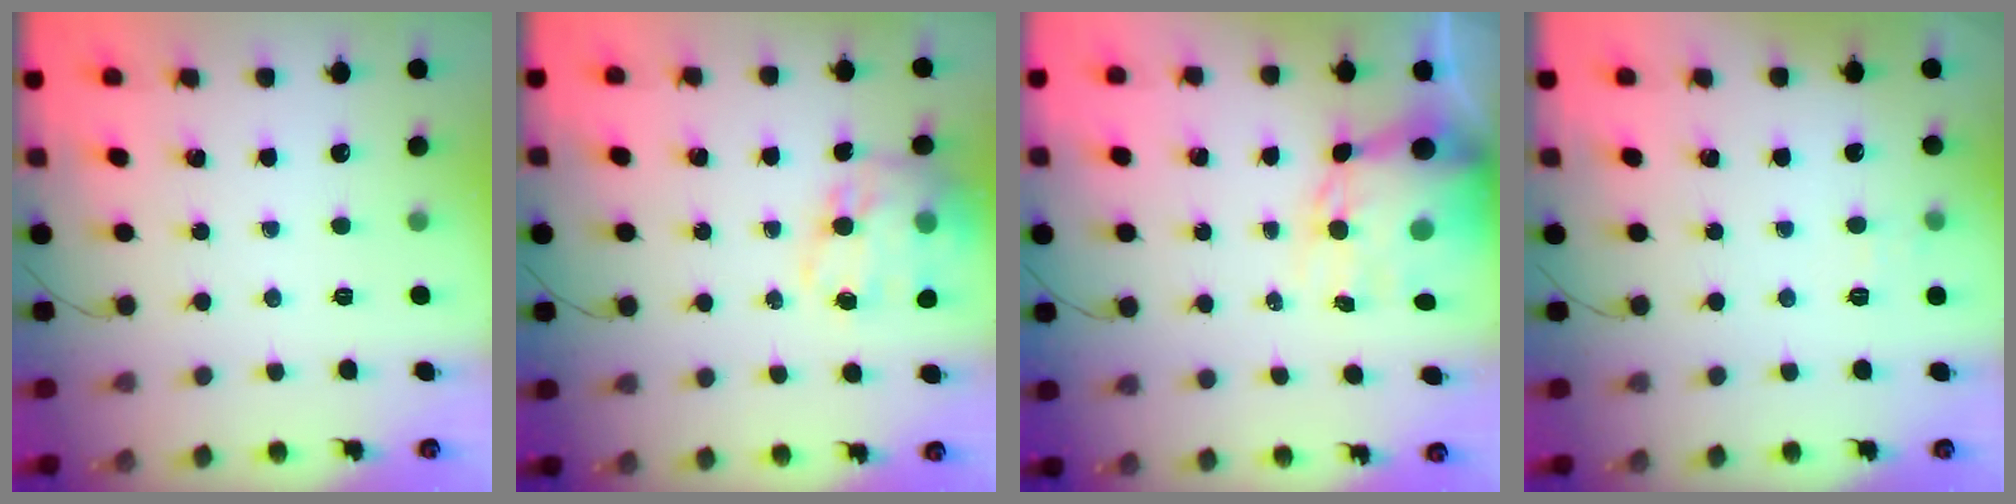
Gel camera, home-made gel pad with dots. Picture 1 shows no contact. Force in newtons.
{"total": 16.8, "press": 16.4, "slide": 3.8}
{"total": 11.8, "press": 11.4, "slide": 3.0}
{"total": 6.1, "press": 5.9, "slide": 1.6}